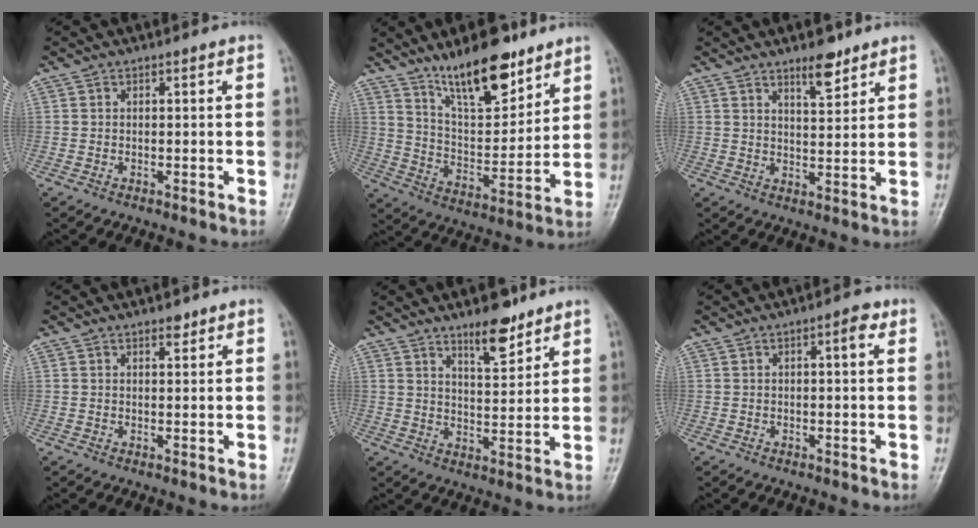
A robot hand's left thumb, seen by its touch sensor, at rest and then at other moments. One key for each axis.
{"total": 15.8, "fx": 11.4, "fy": 5.6, "fz": 9.4, "tx": -0.119, "ty": -0.074, "tz": 0.202}
{"total": 5.7, "fx": 4.2, "fy": 1.8, "fz": 3.4, "tx": -0.040, "ty": -0.031, "tz": 0.067}
{"total": 1.9, "fx": 1.3, "fy": 0.8, "fz": 1.0, "tx": -0.006, "ty": -0.007, "tz": 0.018}
{"total": 7.9, "fx": 5.8, "fy": 2.6, "fz": 4.7, "tx": -0.055, "ty": -0.044, "tz": 0.093}
{"total": 3.0, "fx": 1.1, "fy": 0.9, "fz": 2.6, "tx": -0.035, "ty": 0.003, "tz": 0.013}